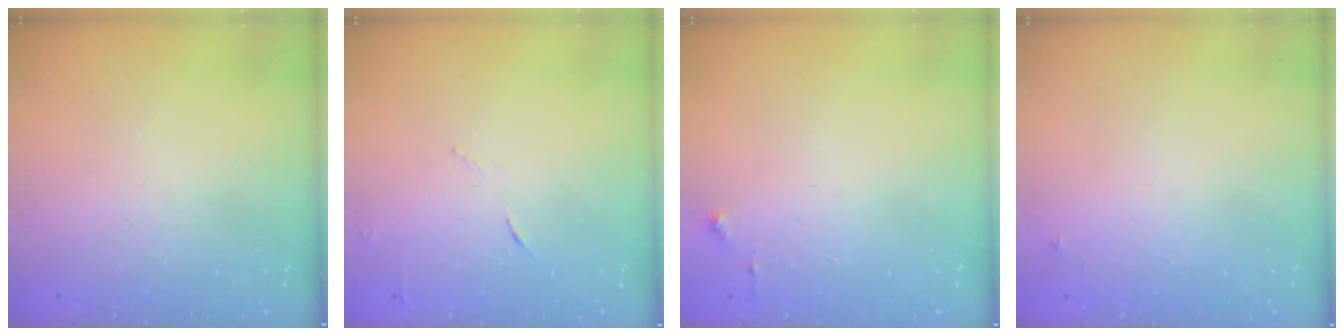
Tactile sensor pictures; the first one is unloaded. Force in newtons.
{"total": 4.8, "press": 4.7, "slide": 0.8}
{"total": 2.7, "press": 2.6, "slide": 0.4}
{"total": 3.4, "press": 3.3, "slide": 0.4}